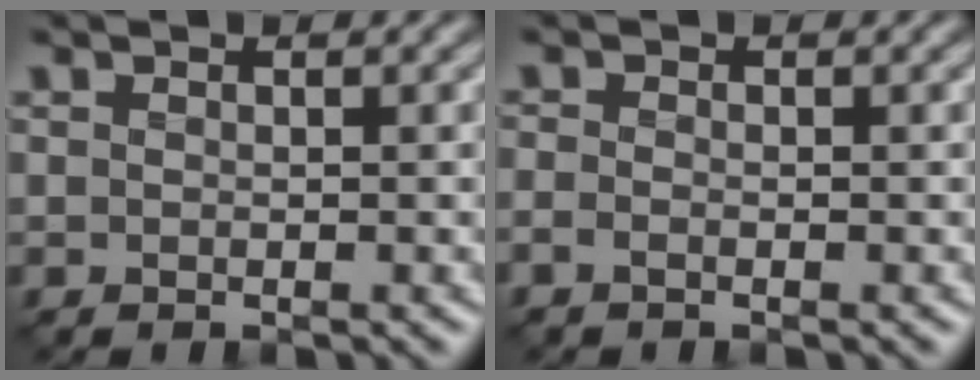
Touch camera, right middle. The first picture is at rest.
{"total": 1.5, "force": [-0.9, 0.8, 0.8], "torque": [-0.023, -0.006, -0.024]}